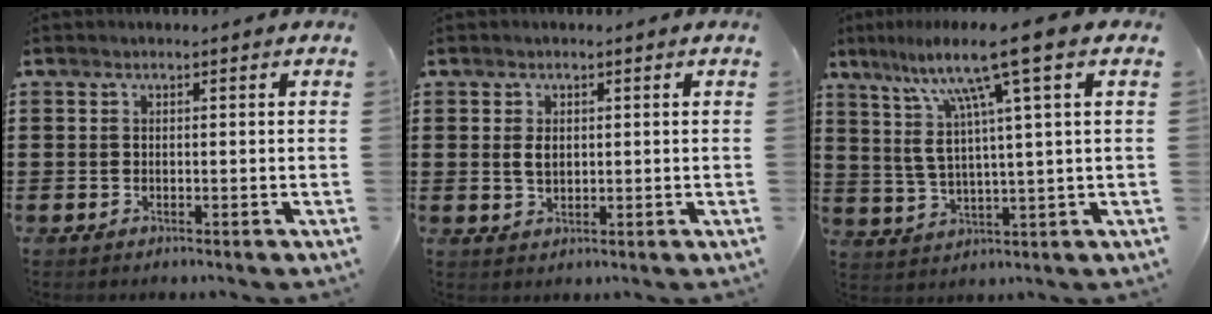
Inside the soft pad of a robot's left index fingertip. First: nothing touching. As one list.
[{"total": 2.2, "force": [0.4, 1.3, 1.7], "torque": [-0.045, 0.003, 0.005]}, {"total": 11.4, "force": [6.1, 0.1, 9.6], "torque": [-0.208, -0.015, 0.091]}]